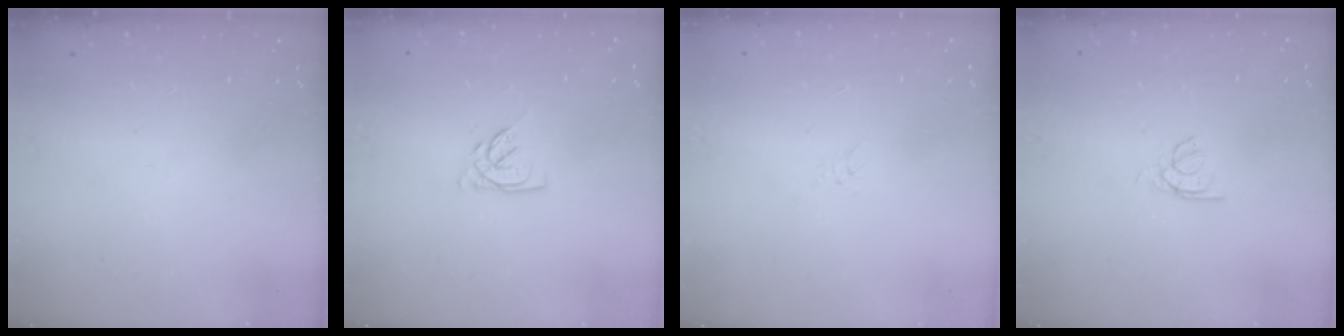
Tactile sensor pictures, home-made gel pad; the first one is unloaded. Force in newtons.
{"total": 4.2, "press": 4.2, "slide": 0.3}
{"total": 0.5, "press": 0.5, "slide": 0.2}
{"total": 2.5, "press": 2.4, "slide": 0.3}